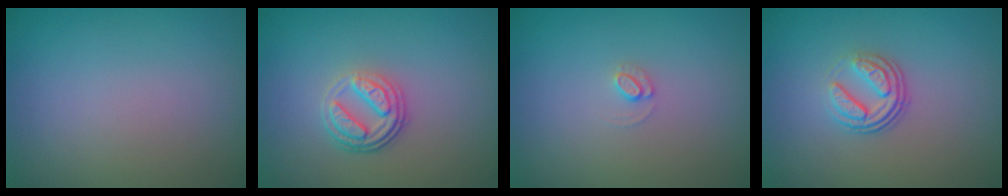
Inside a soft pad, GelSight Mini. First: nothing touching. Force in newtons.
{"total": 3.8, "press": 2.8, "slide": 2.6}
{"total": 0.9, "press": 0.9, "slide": 0.1}
{"total": 3.4, "press": 2.4, "slide": 2.5}